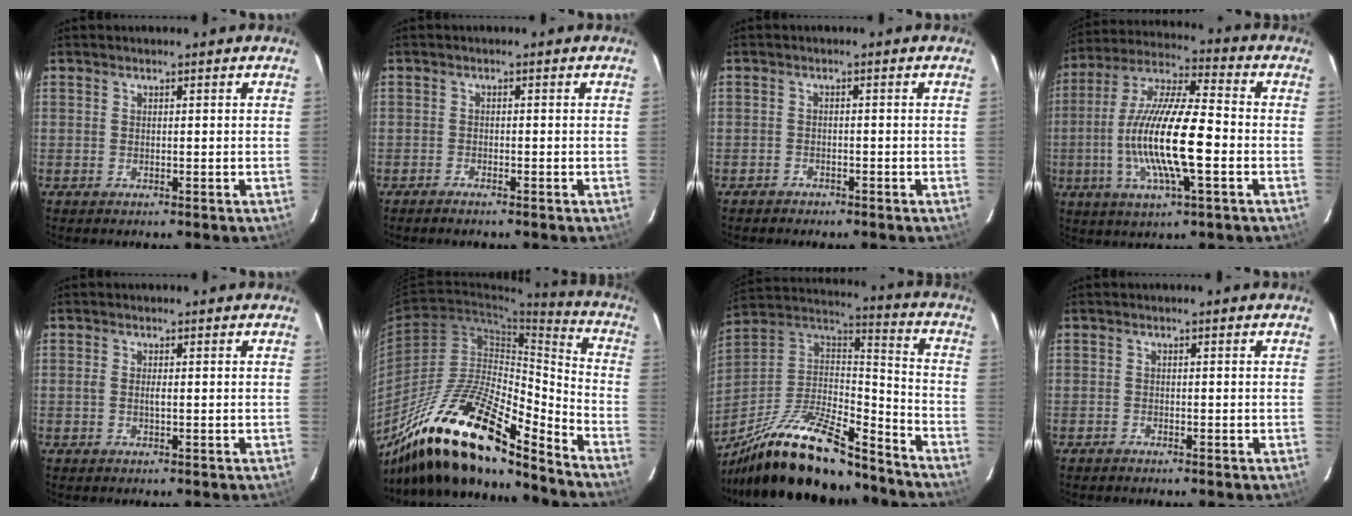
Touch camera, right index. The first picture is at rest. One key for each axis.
{"total": 1.3, "fx": -1.2, "fy": 0.1, "fz": 0.4, "tx": -0.019, "ty": -0.001, "tz": -0.027}
{"total": 1.9, "fx": -1.6, "fy": 1.0, "fz": 0.0, "tx": -0.010, "ty": 0.004, "tz": -0.028}
{"total": 17.2, "fx": -3.6, "fy": 3.3, "fz": 16.5, "tx": -0.322, "ty": -0.007, "tz": -0.071}
{"total": 1.1, "fx": -0.2, "fy": 0.2, "fz": 1.1, "tx": -0.023, "ty": 0.001, "tz": -0.005}
{"total": 24.4, "fx": -17.6, "fy": 6.2, "fz": 15.6, "tx": -0.282, "ty": -0.022, "tz": -0.315}
{"total": 27.4, "fx": -20.7, "fy": 8.4, "fz": 15.9, "tx": -0.300, "ty": -0.020, "tz": -0.335}
{"total": 0.8, "fx": -0.8, "fy": 0.3, "fz": -0.1, "tx": -0.004, "ty": 0.003, "tz": -0.015}